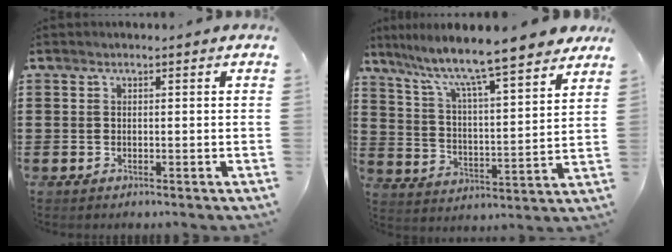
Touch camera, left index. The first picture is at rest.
{"total": 8.6, "force": [7.5, 0.3, 4.2], "torque": [-0.104, -0.057, 0.120]}